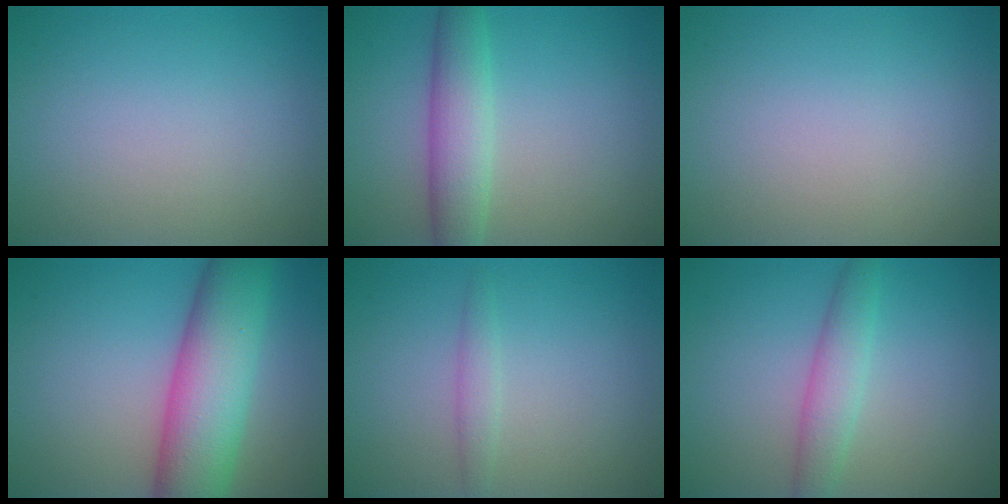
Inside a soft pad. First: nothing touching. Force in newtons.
{"total": 4.5, "press": 4.5, "slide": 0.1}
{"total": 0.0}
{"total": 9.9, "press": 9.8, "slide": 0.4}
{"total": 1.4, "press": 1.4, "slide": 0.0}
{"total": 2.9, "press": 2.9, "slide": 0.2}